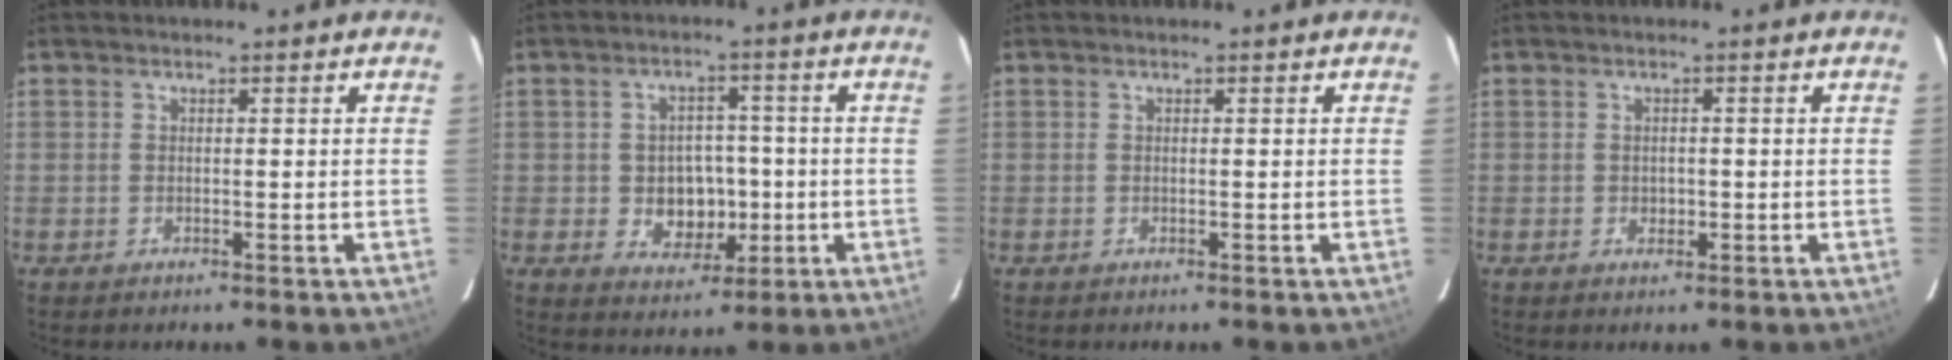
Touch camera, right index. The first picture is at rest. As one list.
[{"total": 7.5, "force": [-1.3, 6.2, 3.9], "torque": [-0.081, 0.009, -0.004]}, {"total": 0.0}, {"total": 1.6, "force": [-0.4, 1.4, 0.7], "torque": [-0.009, 0.002, -0.004]}]